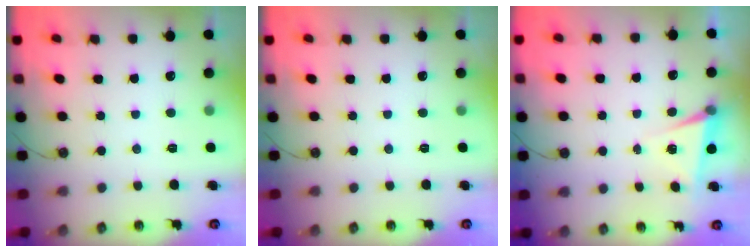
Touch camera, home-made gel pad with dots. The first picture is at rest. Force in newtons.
{"total": 0.0}
{"total": 4.4, "press": 3.4, "slide": 2.9}